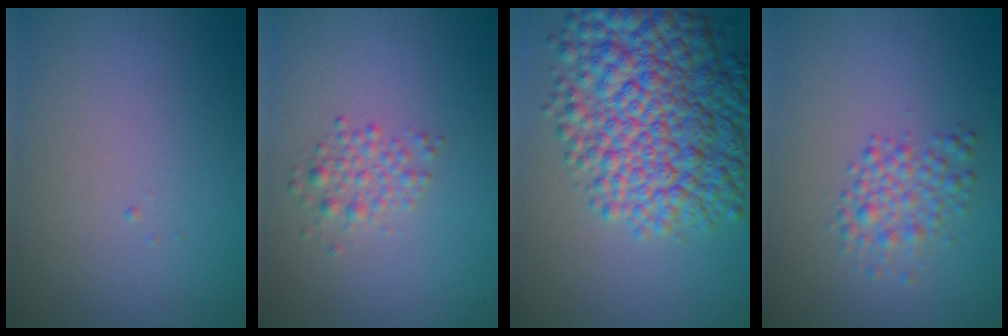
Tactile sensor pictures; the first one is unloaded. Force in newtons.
{"total": 1.9, "press": 1.9, "slide": 0.1}
{"total": 11.2, "press": 11.2, "slide": 0.3}
{"total": 2.7, "press": 2.7, "slide": 0.1}